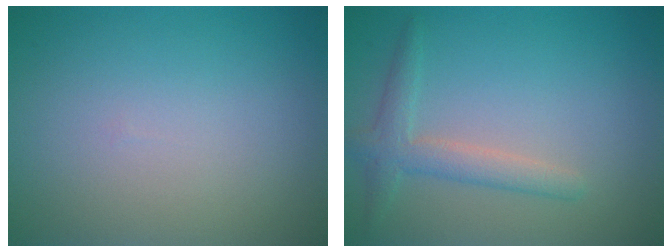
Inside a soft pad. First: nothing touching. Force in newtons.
{"total": 2.6, "press": 2.6, "slide": 0.1}